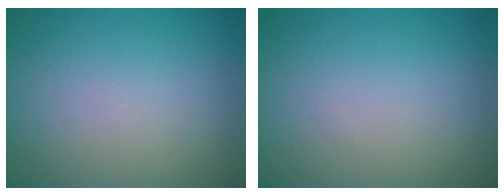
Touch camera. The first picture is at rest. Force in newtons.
{"total": 0.0}